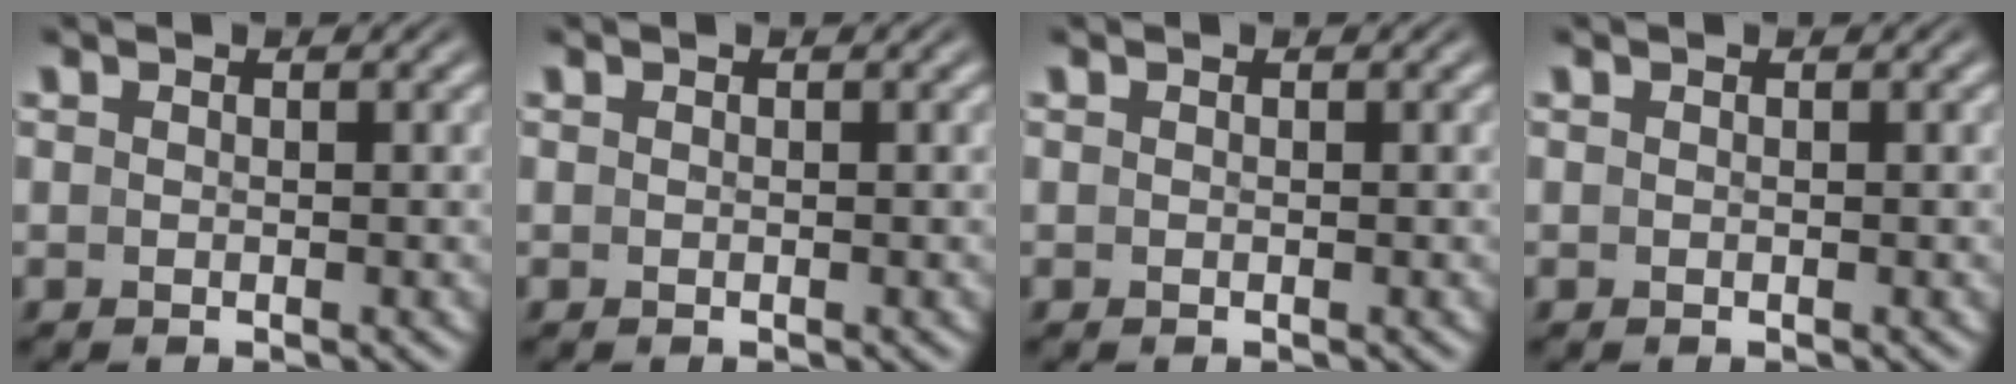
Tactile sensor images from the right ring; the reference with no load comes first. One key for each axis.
{"total": 0.0}
{"total": 0.0}
{"total": 0.0}